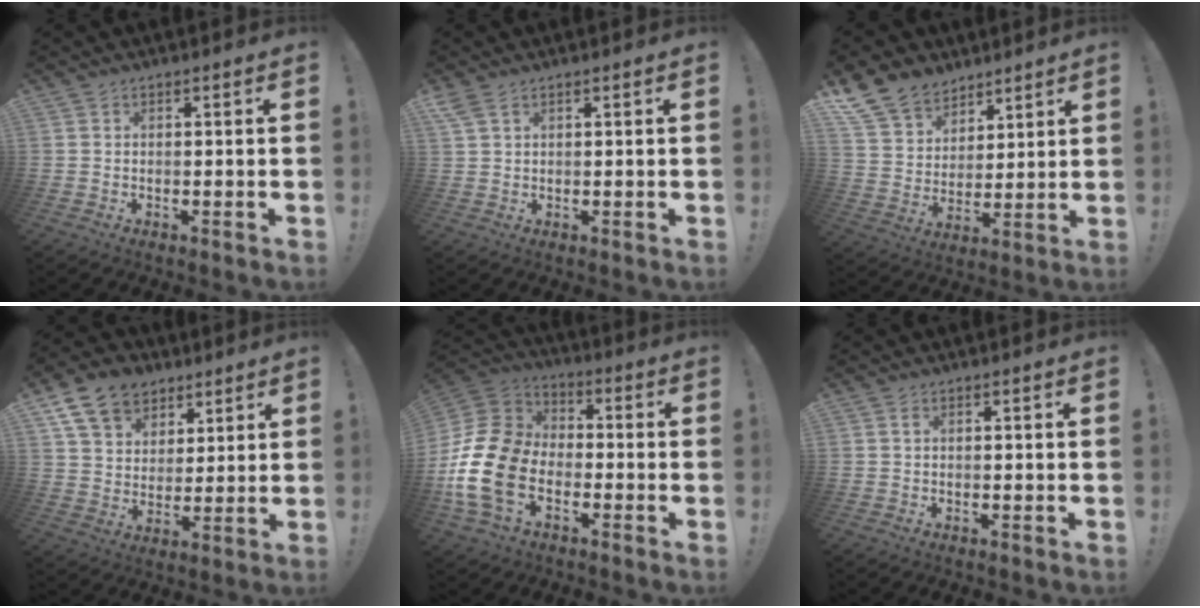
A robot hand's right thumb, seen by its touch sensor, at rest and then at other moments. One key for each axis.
{"total": 3.0, "fx": 1.9, "fy": 1.4, "fz": 2.0, "tx": -0.049, "ty": 0.000, "tz": 0.038}
{"total": 13.0, "fx": 9.5, "fy": 8.3, "fz": 3.2, "tx": -0.065, "ty": -0.070, "tz": 0.186}
{"total": 14.2, "fx": 8.1, "fy": 10.2, "fz": 5.5, "tx": -0.088, "ty": -0.041, "tz": 0.157}
{"total": 18.5, "fx": -6.2, "fy": 12.9, "fz": 11.7, "tx": -0.223, "ty": 0.040, "tz": -0.098}
{"total": 0.7, "fx": 0.1, "fy": 0.0, "fz": 0.7, "tx": -0.023, "ty": 0.005, "tz": 0.002}